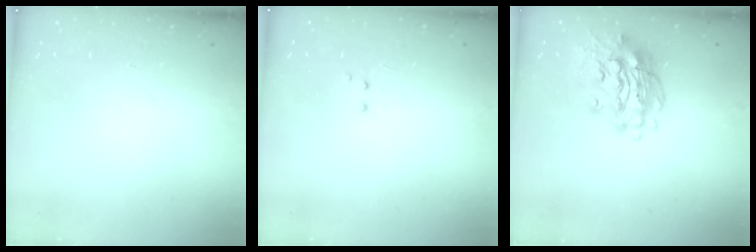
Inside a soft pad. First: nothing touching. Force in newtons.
{"total": 2.8, "press": 2.8, "slide": 0.6}
{"total": 18.5, "press": 18.4, "slide": 2.1}